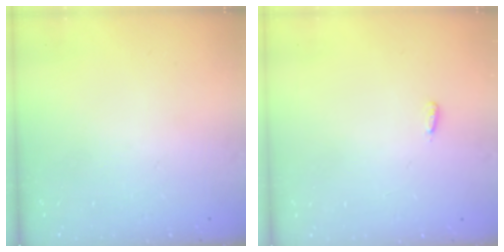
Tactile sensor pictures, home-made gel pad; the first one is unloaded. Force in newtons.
{"total": 2.7, "press": 2.6, "slide": 0.9}